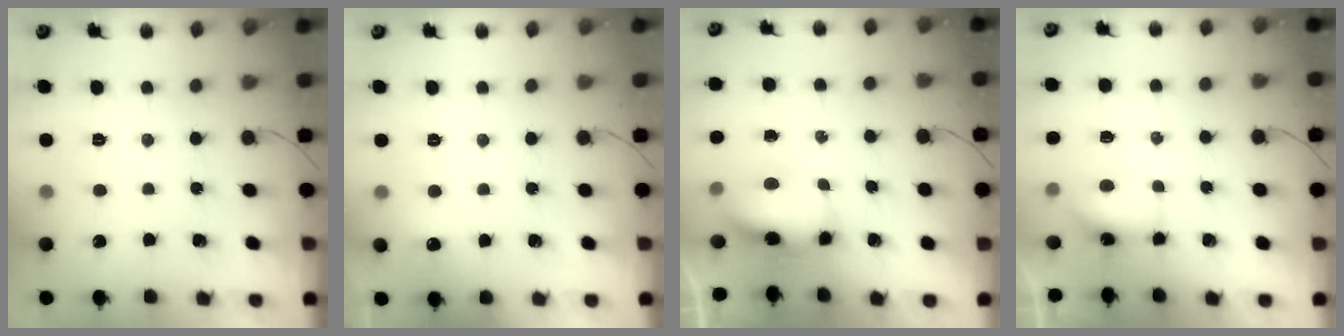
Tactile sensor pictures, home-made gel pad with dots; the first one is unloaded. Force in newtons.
{"total": 4.7, "press": 4.5, "slide": 1.3}
{"total": 14.5, "press": 9.5, "slide": 10.9}
{"total": 4.9, "press": 4.8, "slide": 0.7}